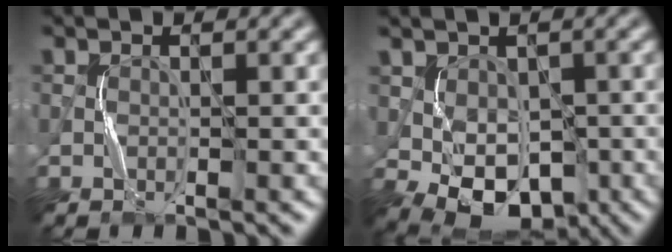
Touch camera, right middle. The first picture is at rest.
{"total": 5.9, "force": [-1.5, 4.3, 3.7], "torque": [-0.067, -0.010, -0.018]}